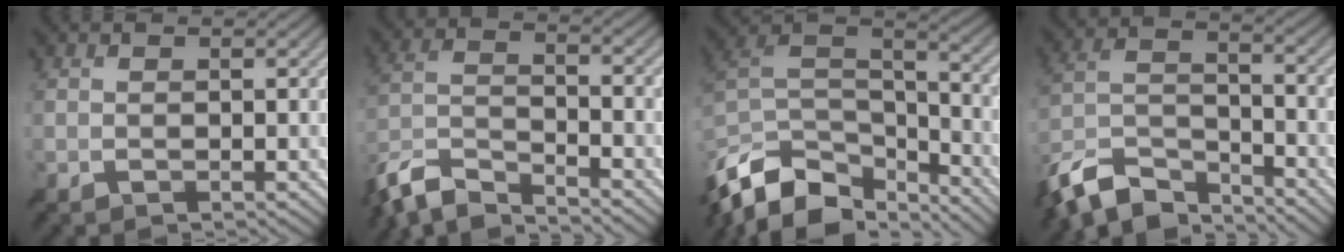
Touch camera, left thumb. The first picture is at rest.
{"total": 9.6, "force": [-8.4, 2.1, 4.1], "torque": [-0.088, -0.008, -0.171]}
{"total": 14.2, "force": [-10.6, 6.7, 6.6], "torque": [-0.183, 0.000, -0.186]}
{"total": 11.2, "force": [-9.6, 3.4, 4.6], "torque": [-0.094, -0.002, -0.196]}